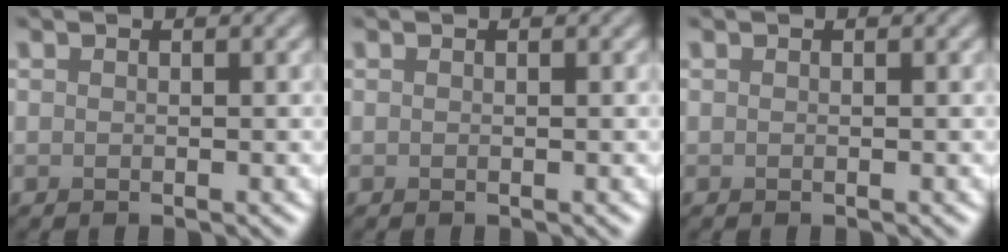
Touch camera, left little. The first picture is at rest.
{"total": 0.0}
{"total": 0.0}